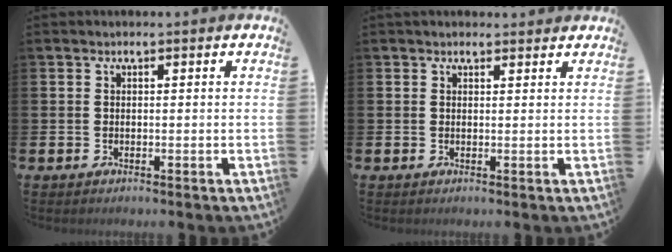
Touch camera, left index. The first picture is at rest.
{"total": 1.2, "force": [1.1, 0.5, 0.1], "torque": [0.015, -0.003, 0.015]}